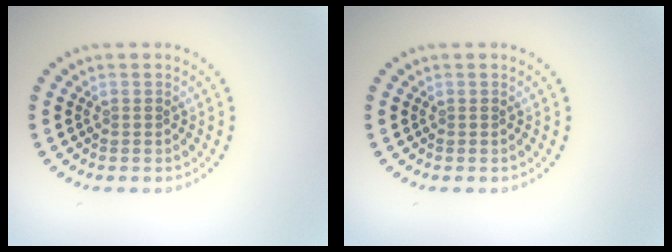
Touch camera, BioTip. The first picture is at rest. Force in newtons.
{"total": 0.0}